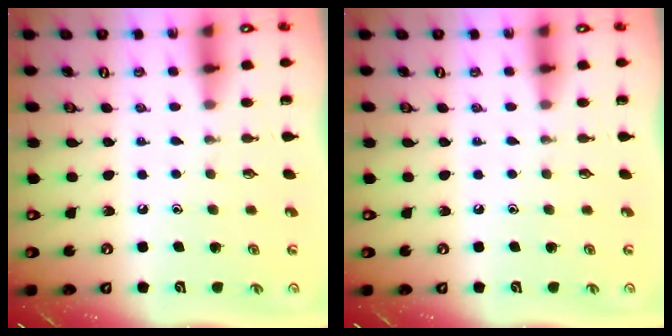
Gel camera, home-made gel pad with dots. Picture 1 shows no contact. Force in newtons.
{"total": 0.0}